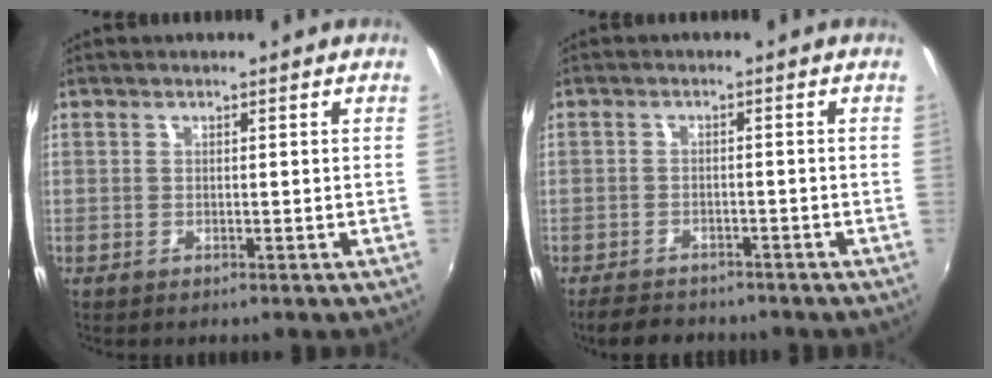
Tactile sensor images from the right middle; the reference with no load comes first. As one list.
[{"total": 5.7, "force": [-4.8, 2.7, 1.5], "torque": [-0.045, -0.001, -0.077]}]